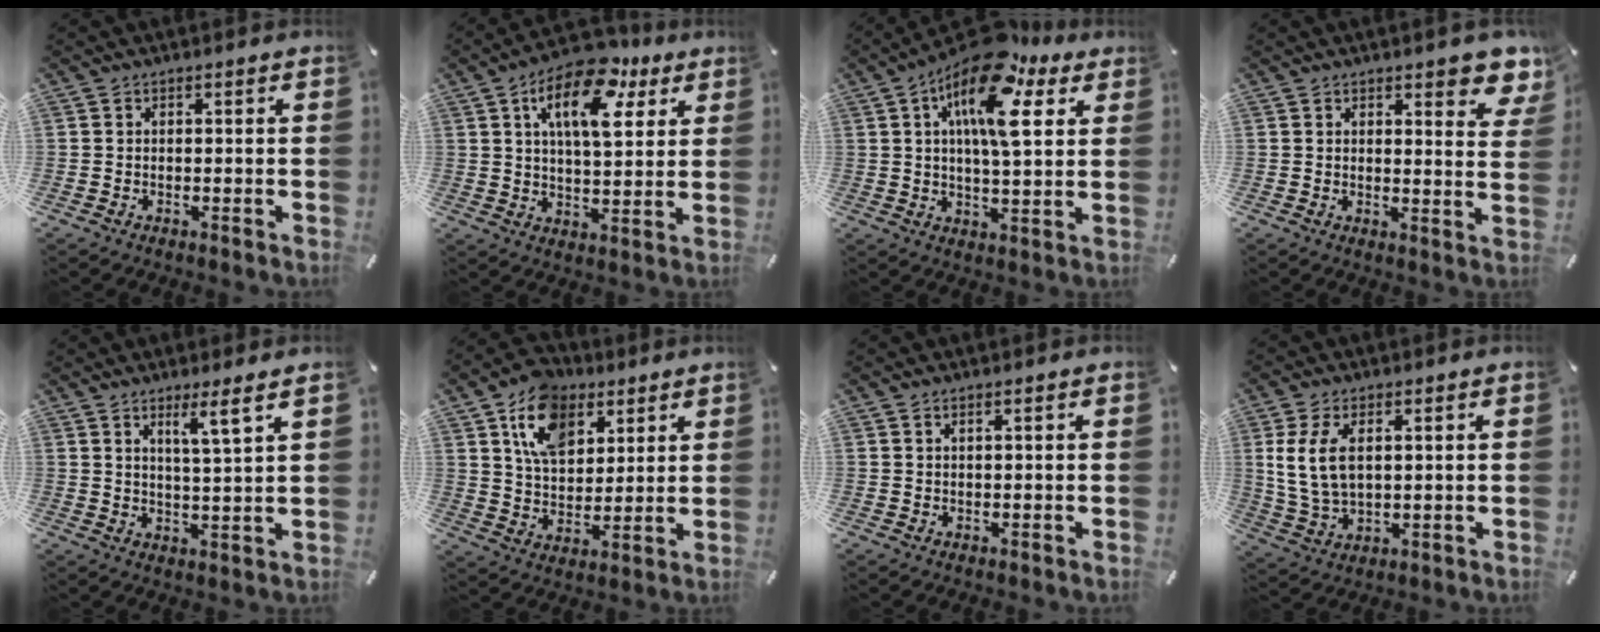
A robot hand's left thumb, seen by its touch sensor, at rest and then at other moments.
{"total": 15.9, "force": [8.2, 7.6, 11.3], "torque": [-0.173, -0.029, 0.135]}
{"total": 17.3, "force": [8.4, 6.7, 13.6], "torque": [-0.240, -0.035, 0.133]}
{"total": 6.8, "force": [5.2, 2.4, 3.6], "torque": [-0.036, -0.038, 0.086]}
{"total": 6.2, "force": [4.2, -0.5, 4.5], "torque": [-0.083, -0.020, 0.066]}
{"total": 12.5, "force": [6.7, 8.5, 6.3], "torque": [-0.109, -0.018, 0.125]}
{"total": 0.9, "force": [0.5, 0.0, 0.8], "torque": [-0.016, -0.002, 0.009]}
{"total": 8.6, "force": [2.4, 5.1, 6.5], "torque": [-0.164, -0.005, 0.040]}